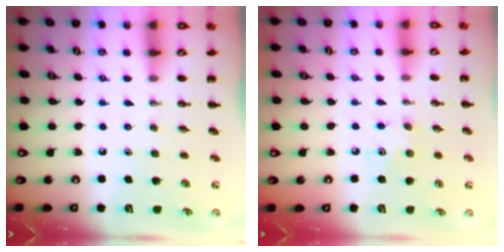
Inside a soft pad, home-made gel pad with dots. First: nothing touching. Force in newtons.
{"total": 4.1, "press": 3.9, "slide": 1.1}